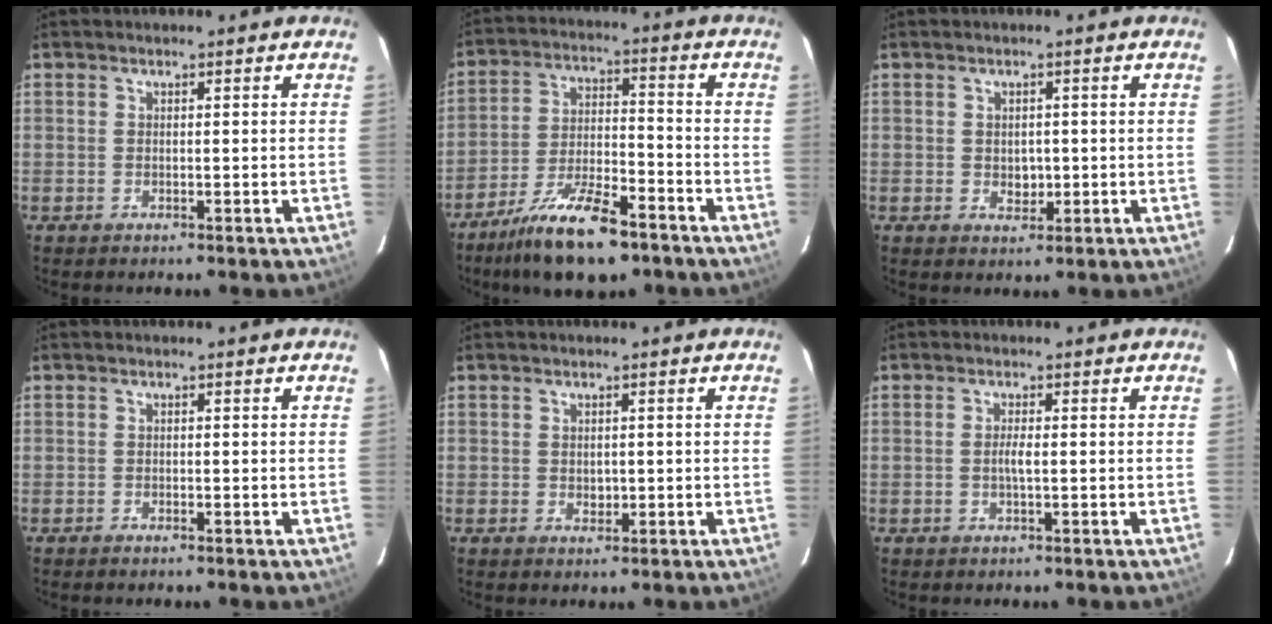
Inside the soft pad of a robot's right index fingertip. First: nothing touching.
{"total": 15.0, "force": [-10.7, 4.7, 9.4], "torque": [-0.194, -0.014, -0.190]}
{"total": 2.8, "force": [-0.2, 2.3, 1.6], "torque": [-0.024, 0.001, 0.000]}
{"total": 0.6, "force": [-0.6, 0.2, 0.2], "torque": [-0.006, 0.000, -0.012]}
{"total": 1.6, "force": [-0.1, 1.3, 1.0], "torque": [-0.013, 0.001, 0.001]}
{"total": 1.8, "force": [-0.3, 0.0, 1.7], "torque": [-0.033, -0.001, -0.007]}